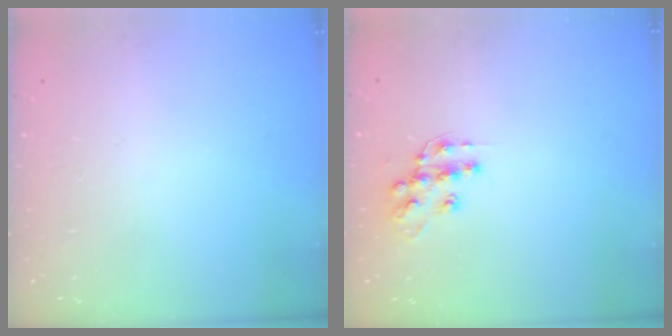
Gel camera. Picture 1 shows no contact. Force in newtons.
{"total": 10.6, "press": 10.6, "slide": 0.6}